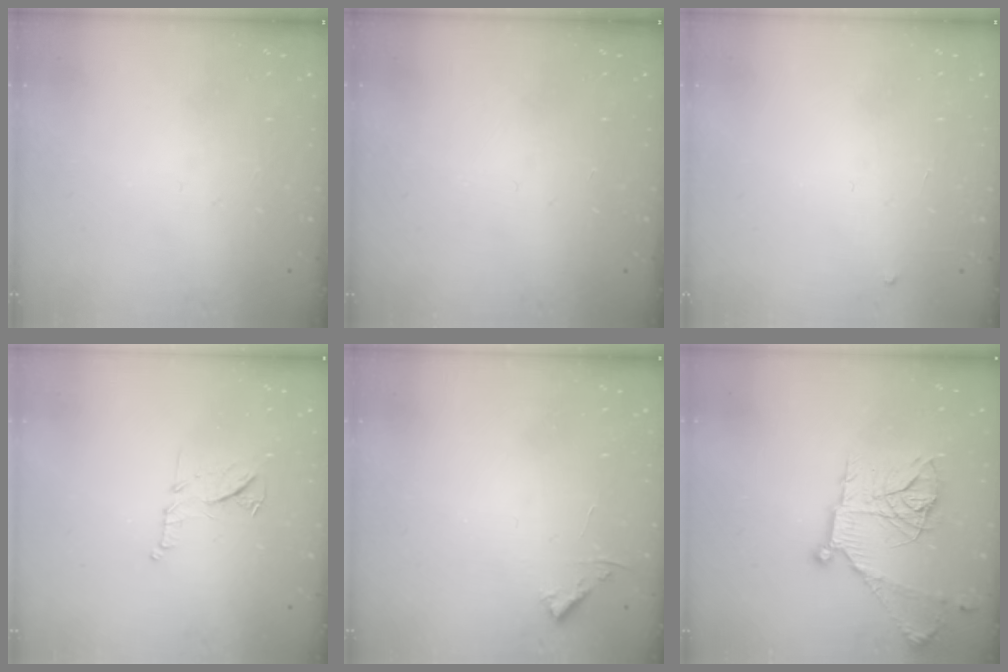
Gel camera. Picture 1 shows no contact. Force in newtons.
{"total": 0.0}
{"total": 2.3, "press": 2.3, "slide": 0.3}
{"total": 9.1, "press": 9.1, "slide": 0.2}
{"total": 3.8, "press": 3.8, "slide": 0.6}
{"total": 18.2, "press": 18.2, "slide": 1.2}